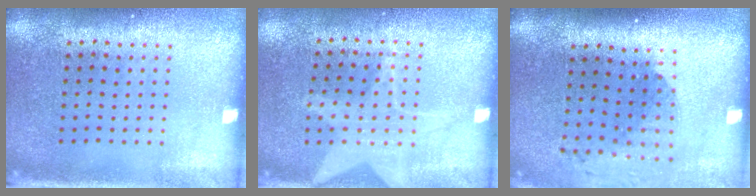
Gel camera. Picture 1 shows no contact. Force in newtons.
{"total": 1.2, "press": 1.2, "slide": 0.2}
{"total": 1.8, "press": 1.4, "slide": 1.1}